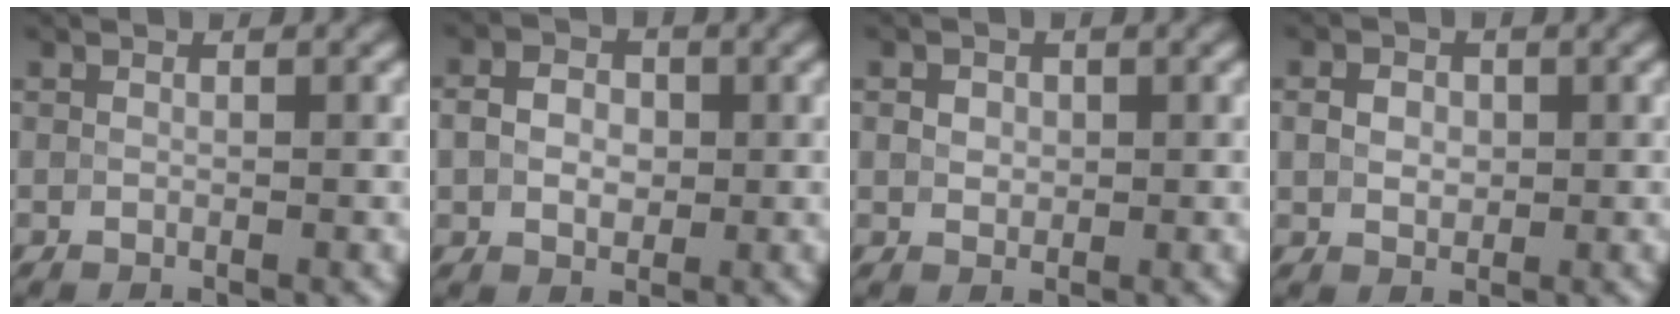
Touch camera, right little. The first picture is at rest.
{"total": 3.2, "force": [0.4, 2.5, 1.9], "torque": [-0.031, 0.001, -0.002]}
{"total": 1.3, "force": [0.4, 1.1, 0.5], "torque": [-0.003, -0.002, 0.006]}
{"total": 2.1, "force": [0.5, 1.7, 1.1], "torque": [-0.020, 0.000, 0.004]}